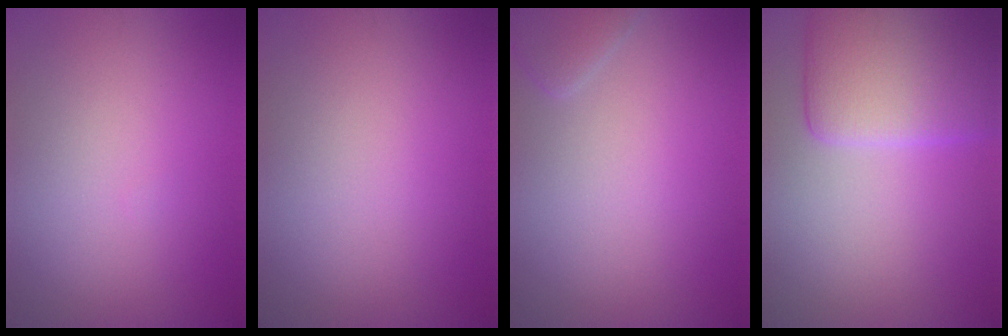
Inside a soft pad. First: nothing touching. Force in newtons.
{"total": 0.0}
{"total": 1.7, "press": 1.7, "slide": 0.1}
{"total": 7.3, "press": 7.3, "slide": 0.4}